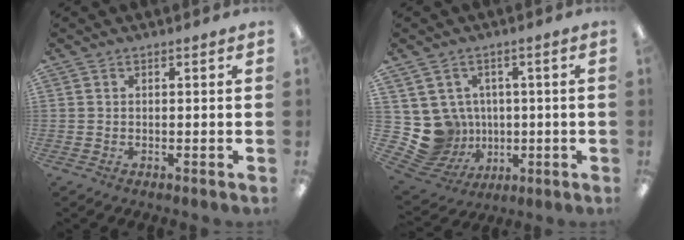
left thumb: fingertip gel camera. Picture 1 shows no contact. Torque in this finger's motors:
{"motor_torque": [-0.35, 0.45, -0.15, -0.13, 0.00]}